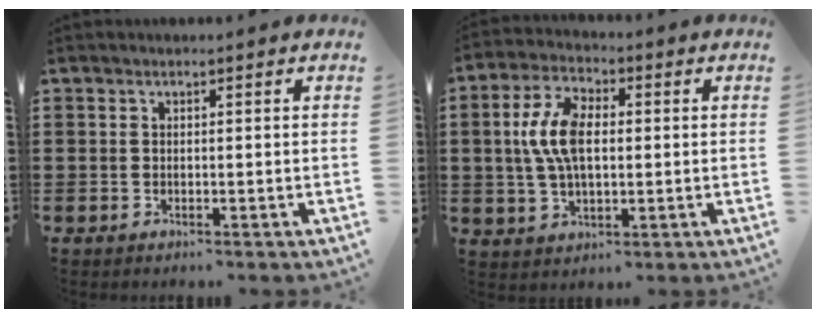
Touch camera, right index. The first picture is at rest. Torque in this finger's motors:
{"motor_torque": [1.67, -0.46, 0.97, 0.21]}